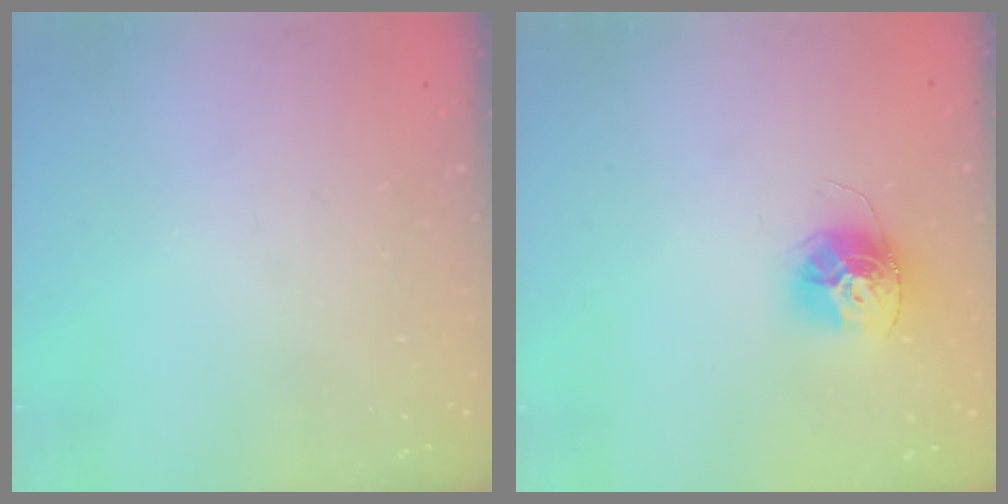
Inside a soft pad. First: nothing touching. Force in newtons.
{"total": 13.4, "press": 13.4, "slide": 1.2}